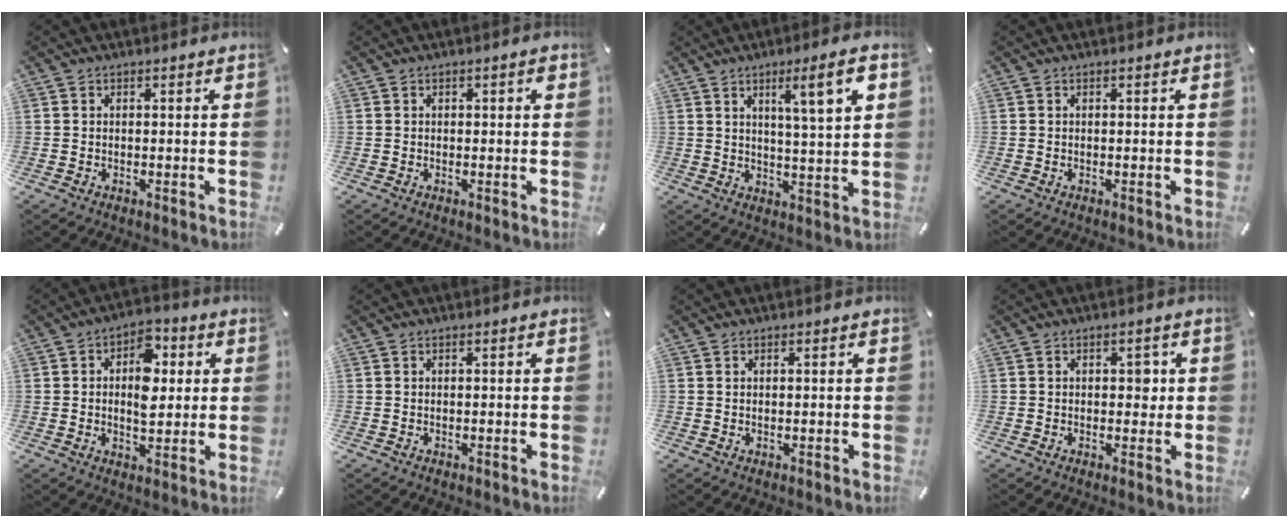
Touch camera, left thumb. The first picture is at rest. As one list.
[{"total": 1.0, "force": [0.2, 0.5, 0.9], "torque": [-0.016, 0.005, 0.001]}, {"total": 10.1, "force": [4.7, 1.1, 8.8], "torque": [-0.137, -0.014, 0.067]}, {"total": 0.0}, {"total": 10.3, "force": [1.7, 6.7, 7.6], "torque": [-0.101, 0.000, 0.027]}, {"total": 0.0}, {"total": 0.7, "force": [0.3, 0.0, 0.6], "torque": [-0.012, -0.001, 0.005]}, {"total": 3.0, "force": [0.3, 2.0, 2.2], "torque": [-0.020, -0.001, -0.003]}]